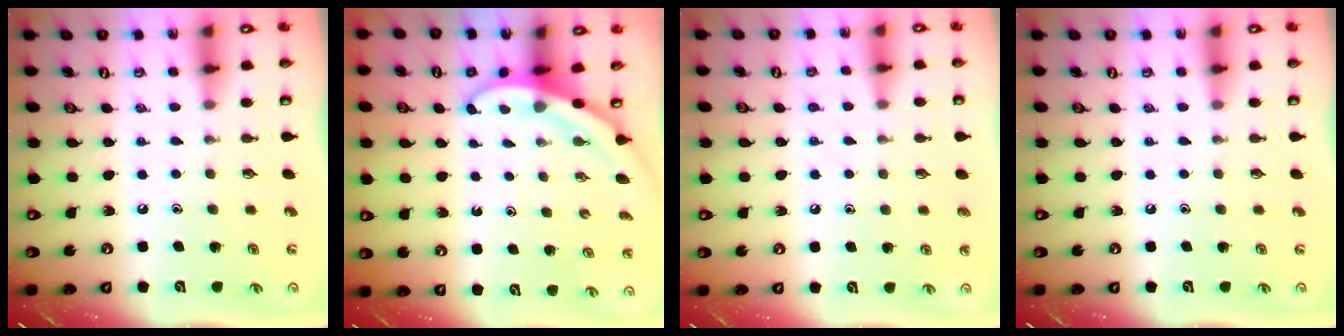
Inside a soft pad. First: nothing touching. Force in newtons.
{"total": 3.0, "press": 3.0, "slide": 0.2}
{"total": 3.7, "press": 3.7, "slide": 0.4}
{"total": 0.0}